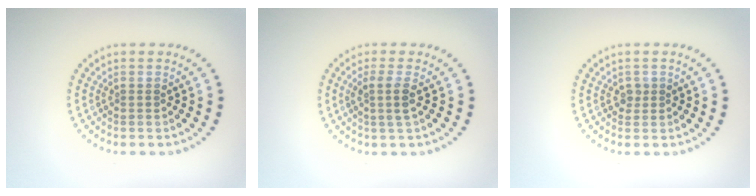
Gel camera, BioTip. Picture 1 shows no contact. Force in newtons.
{"total": 2.0, "press": 1.6, "slide": 1.2}
{"total": 0.9, "press": 0.8, "slide": 0.4}